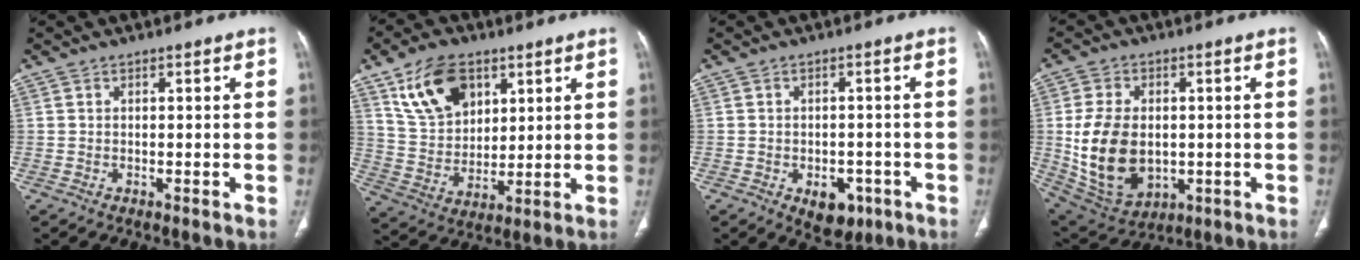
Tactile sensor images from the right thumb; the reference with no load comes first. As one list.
[{"total": 13.8, "force": [7.1, 8.8, 7.9], "torque": [-0.119, -0.025, 0.145]}, {"total": 6.3, "force": [-2.8, 4.1, 3.9], "torque": [-0.029, 0.011, -0.028]}, {"total": 15.8, "force": [-0.7, 10.7, 11.5], "torque": [-0.204, -0.005, 0.015]}]